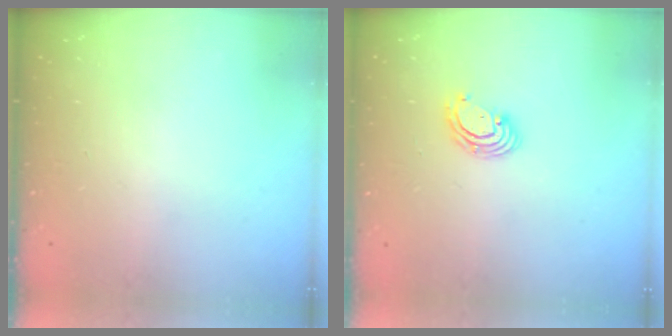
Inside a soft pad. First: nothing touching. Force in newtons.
{"total": 3.8, "press": 3.8, "slide": 0.2}